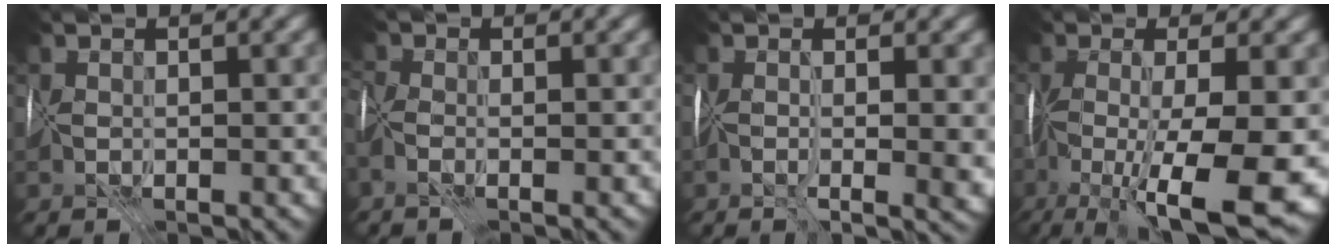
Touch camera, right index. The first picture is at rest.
{"total": 3.1, "force": [-2.1, 1.4, 1.9], "torque": [-0.032, 0.004, -0.035]}
{"total": 5.6, "force": [-0.5, 1.9, 5.2], "torque": [-0.074, -0.011, 0.003]}
{"total": 12.6, "force": [-5.0, 2.8, 11.2], "torque": [-0.211, -0.024, -0.080]}